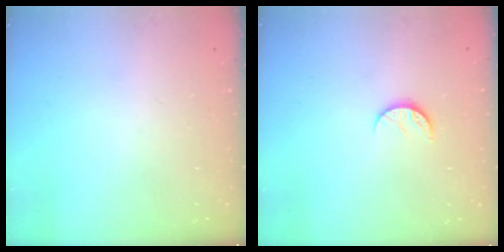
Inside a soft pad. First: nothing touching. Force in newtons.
{"total": 7.1, "press": 7.0, "slide": 0.7}